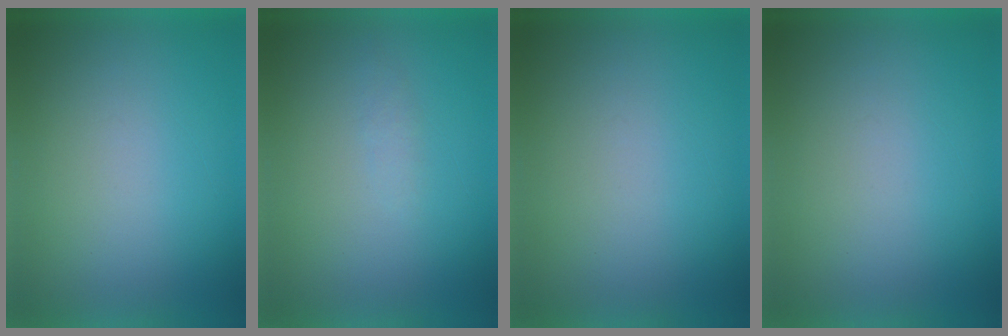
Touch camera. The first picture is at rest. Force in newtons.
{"total": 1.2}
{"total": 0.0}
{"total": 0.0}